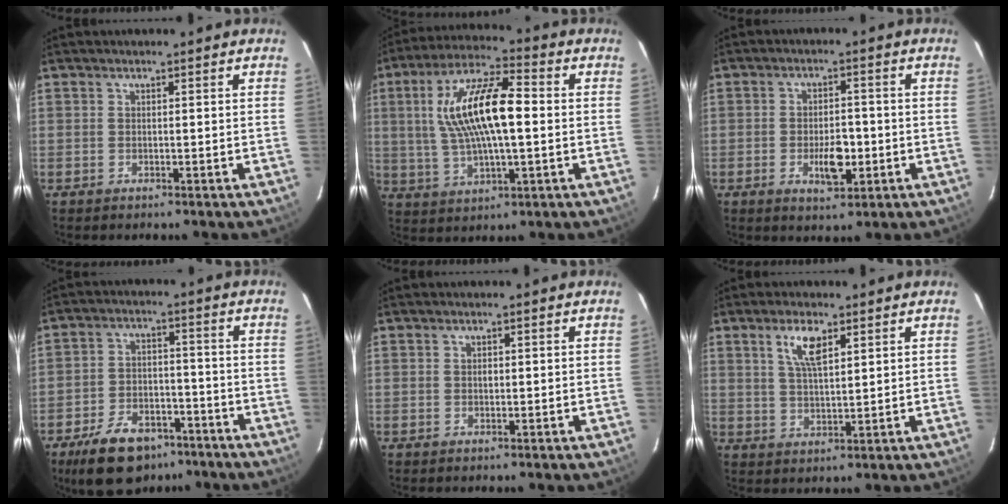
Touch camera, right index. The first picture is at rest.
{"total": 15.8, "force": [1.6, 4.9, 14.9], "torque": [-0.285, 0.017, 0.031]}
{"total": 6.4, "force": [-1.8, 3.1, 5.2], "torque": [-0.093, 0.000, -0.023]}
{"total": 13.8, "force": [-9.5, 7.5, 6.6], "torque": [-0.151, 0.006, -0.143]}
{"total": 0.6, "force": [0.2, 0.5, 0.4], "torque": [-0.005, 0.003, 0.004]}
{"total": 5.9, "force": [3.1, 2.0, 4.6], "torque": [-0.085, 0.005, 0.063]}